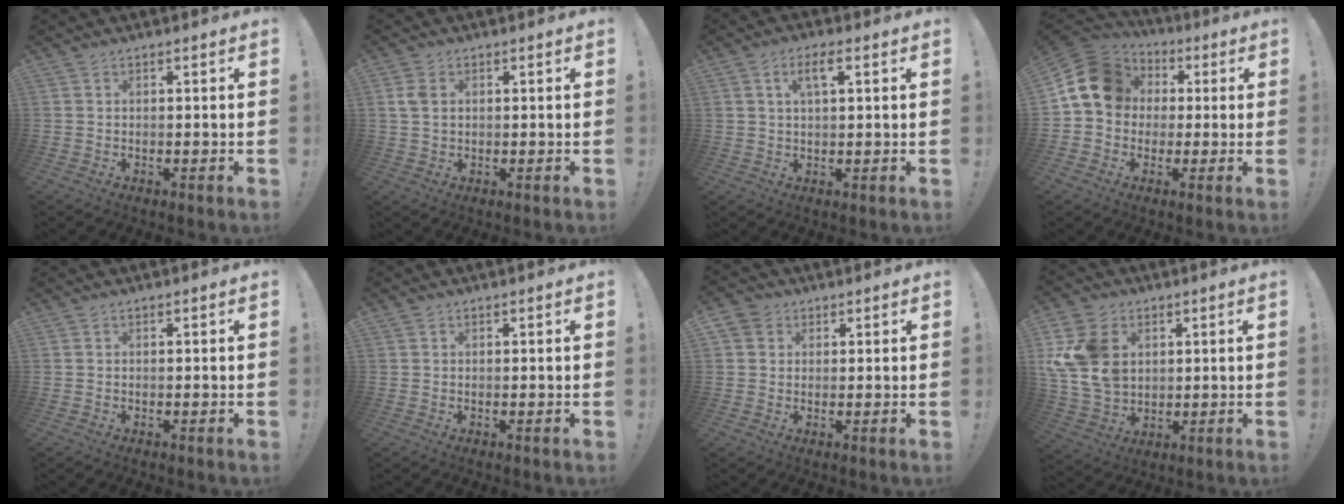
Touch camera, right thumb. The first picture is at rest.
{"total": 3.6, "force": [1.2, 2.4, 2.3], "torque": [-0.044, 0.005, 0.023]}
{"total": 5.0, "force": [1.8, 2.0, 4.2], "torque": [-0.072, 0.003, 0.029]}
{"total": 15.3, "force": [2.9, 12.6, 8.1], "torque": [-0.123, 0.004, 0.061]}
{"total": 0.0}
{"total": 0.6, "force": [0.4, 0.4, -0.1], "torque": [0.007, -0.003, 0.006]}
{"total": 4.2, "force": [1.8, 3.6, 1.1], "torque": [-0.015, -0.002, 0.034]}
{"total": 16.0, "force": [4.4, 12.3, 9.2], "torque": [-0.193, -0.018, 0.087]}